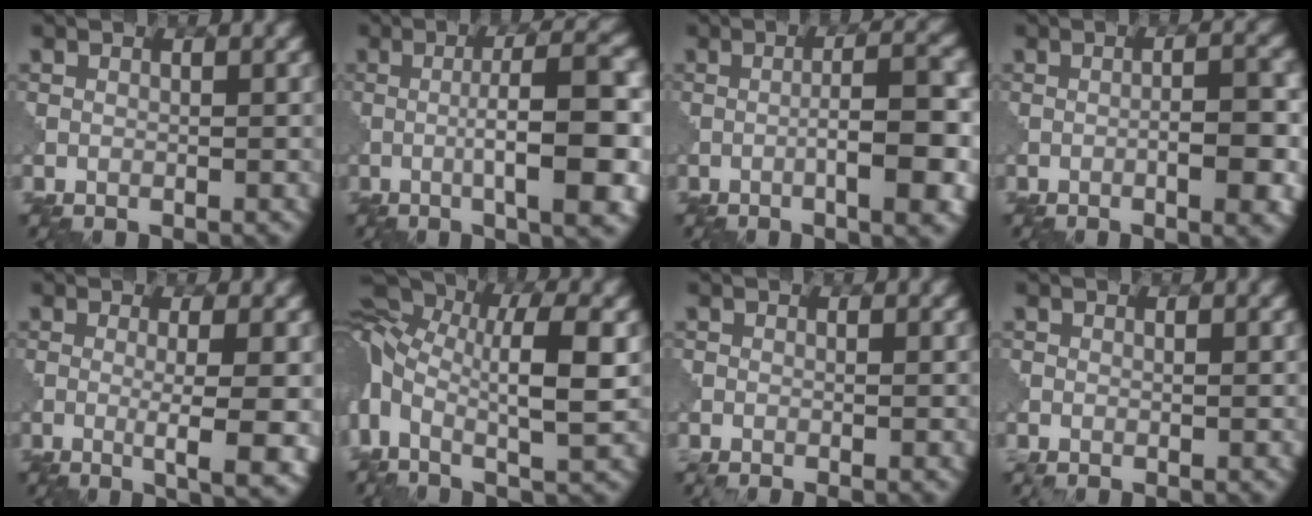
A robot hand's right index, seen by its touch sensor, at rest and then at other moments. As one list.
[{"total": 8.9, "force": [-1.6, 1.6, 8.6], "torque": [-0.104, 0.011, -0.022]}, {"total": 6.5, "force": [-2.0, 1.3, 6.1], "torque": [-0.074, 0.010, -0.029]}, {"total": 4.5, "force": [-1.8, 1.1, 4.0], "torque": [-0.051, 0.007, -0.021]}, {"total": 5.8, "force": [-1.1, 1.2, 5.6], "torque": [-0.080, -0.006, -0.010]}, {"total": 10.6, "force": [0.4, 4.5, 9.5], "torque": [-0.217, 0.003, 0.011]}, {"total": 1.8, "force": [-0.1, 1.0, 1.5], "torque": [0.003, 0.010, -0.016]}, {"total": 1.1, "force": [0.1, 0.6, 0.9], "torque": [0.004, 0.011, -0.007]}]